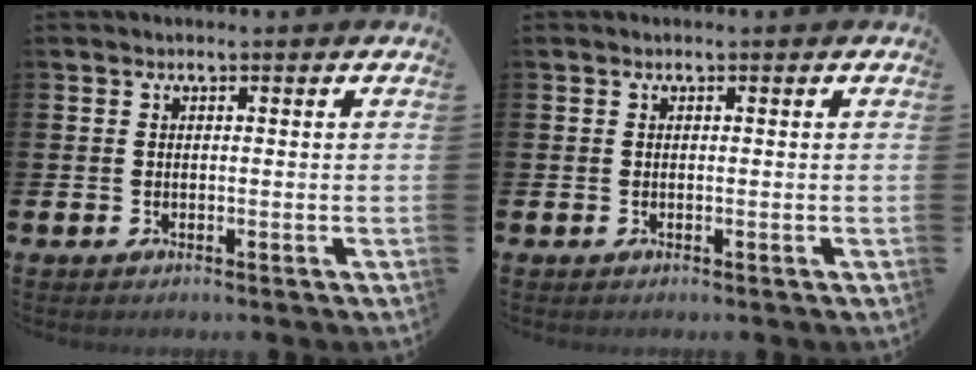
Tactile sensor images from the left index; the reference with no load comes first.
{"total": 0.0}